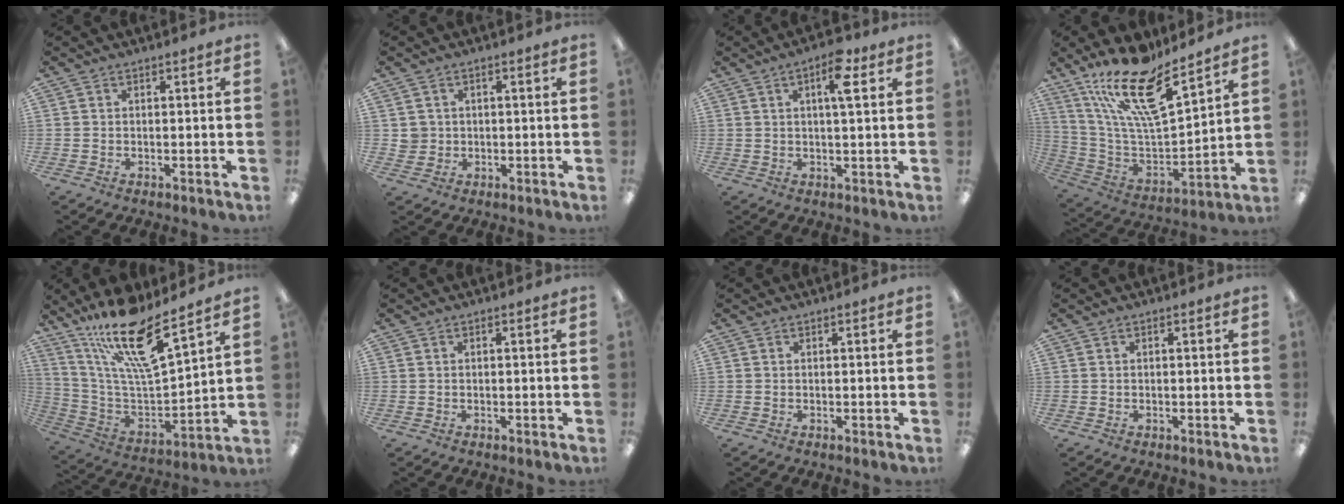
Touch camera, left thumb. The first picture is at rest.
{"total": 2.8, "force": [0.3, 2.8, -0.2], "torque": [-0.004, 0.003, 0.005]}
{"total": 7.1, "force": [3.3, 2.2, 5.9], "torque": [-0.084, -0.007, 0.046]}
{"total": 20.5, "force": [14.4, 6.3, 13.3], "torque": [-0.248, -0.099, 0.249]}
{"total": 19.4, "force": [14.2, 4.9, 12.3], "torque": [-0.228, -0.093, 0.244]}
{"total": 0.0}
{"total": 0.0}
{"total": 0.0}